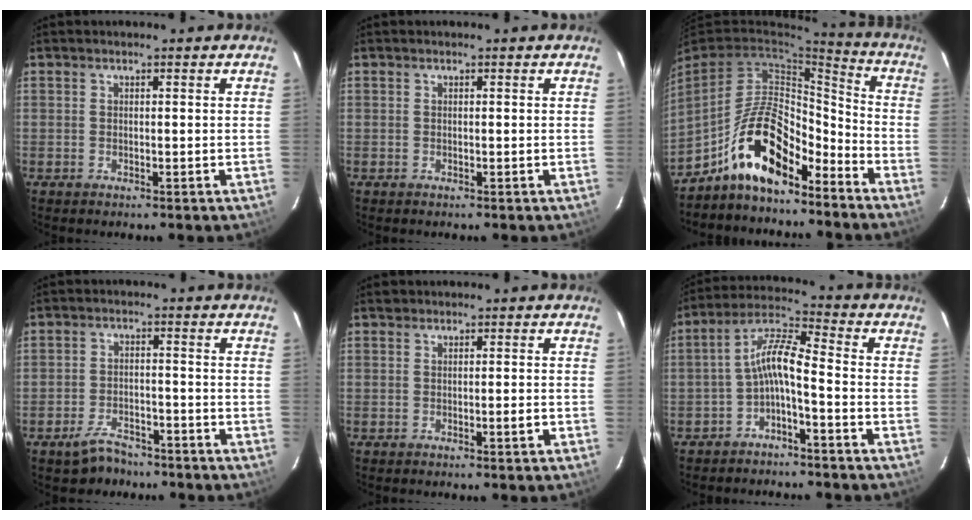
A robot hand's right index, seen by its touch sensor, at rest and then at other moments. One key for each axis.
{"total": 0.0}
{"total": 13.9, "fx": -9.8, "fy": 5.1, "fz": 8.5, "tx": -0.171, "ty": 0.020, "tz": -0.175}
{"total": 5.3, "fx": -4.2, "fy": 2.9, "fz": 1.1, "tx": -0.038, "ty": 0.011, "tz": -0.058}
{"total": 0.7, "fx": -0.3, "fy": 0.2, "fz": 0.6, "tx": -0.009, "ty": 0.000, "tz": -0.006}
{"total": 6.9, "fx": -3.2, "fy": 1.2, "fz": 5.9, "tx": -0.145, "ty": 0.021, "tz": -0.062}